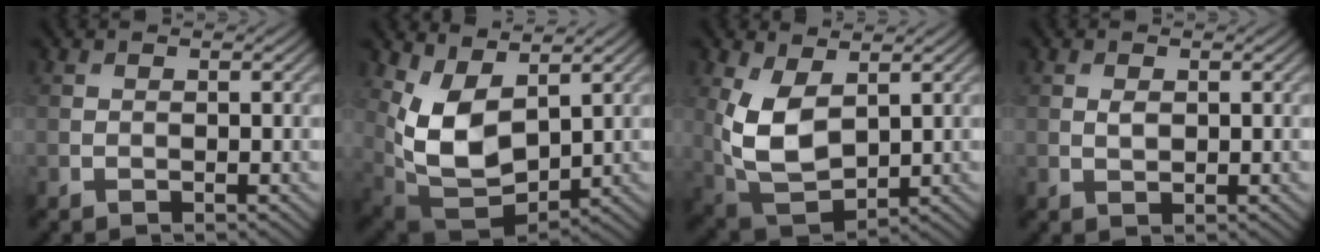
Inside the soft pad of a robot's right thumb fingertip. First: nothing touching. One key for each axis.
{"total": 9.6, "fx": 3.3, "fy": 5.4, "fz": 7.2, "tx": -0.174, "ty": -0.011, "tz": 0.072}
{"total": 9.0, "fx": 1.9, "fy": 5.2, "fz": 7.1, "tx": -0.178, "ty": -0.010, "tz": 0.038}
{"total": 1.2, "fx": 0.3, "fy": 0.7, "fz": 0.9, "tx": -0.020, "ty": -0.002, "tz": 0.007}